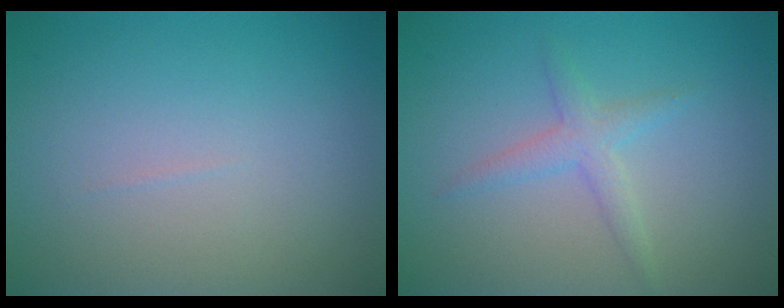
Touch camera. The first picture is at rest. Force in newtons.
{"total": 2.0, "press": 2.0, "slide": 0.1}